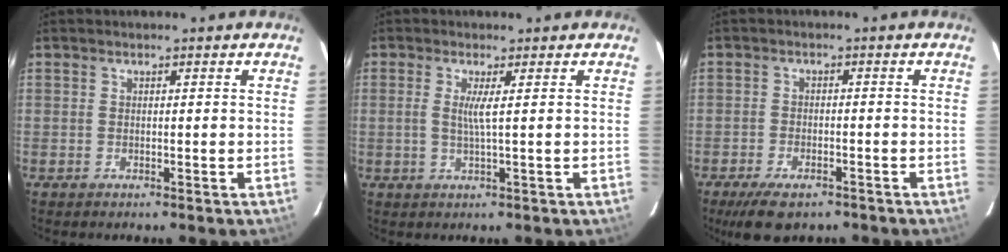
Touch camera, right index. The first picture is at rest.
{"total": 2.6, "force": [0.5, -0.5, 2.5], "torque": [-0.050, -0.004, 0.007]}
{"total": 7.9, "force": [-5.7, 3.3, 4.3], "torque": [-0.101, -0.015, -0.093]}